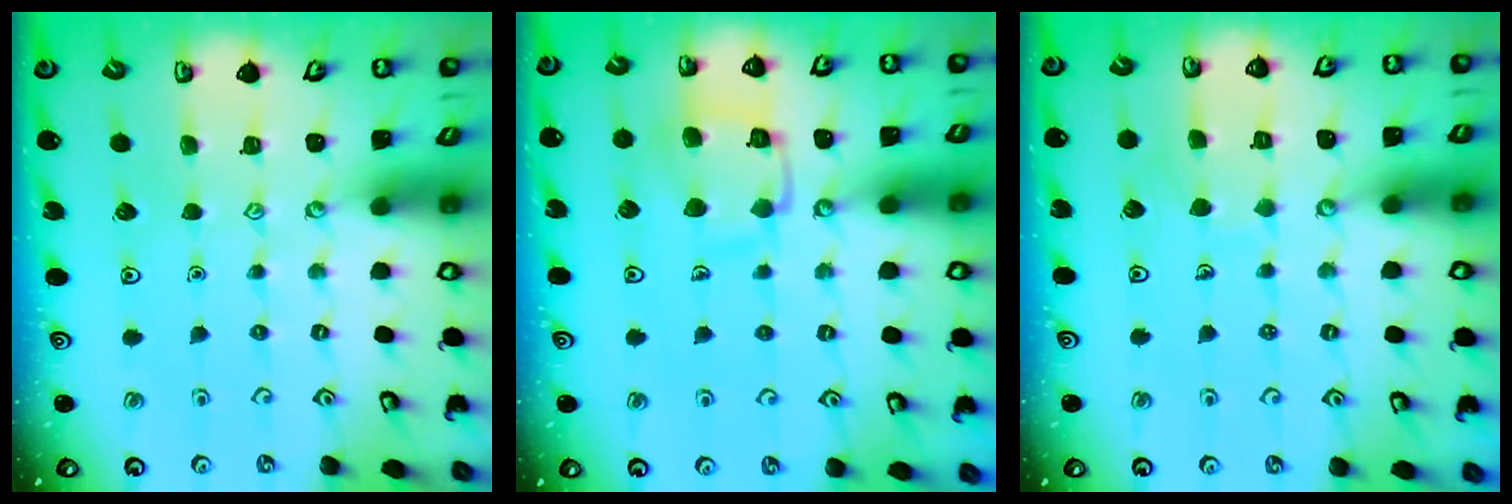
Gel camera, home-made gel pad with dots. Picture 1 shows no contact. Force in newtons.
{"total": 12.3, "press": 12.2, "slide": 1.1}
{"total": 4.8, "press": 4.8, "slide": 0.4}